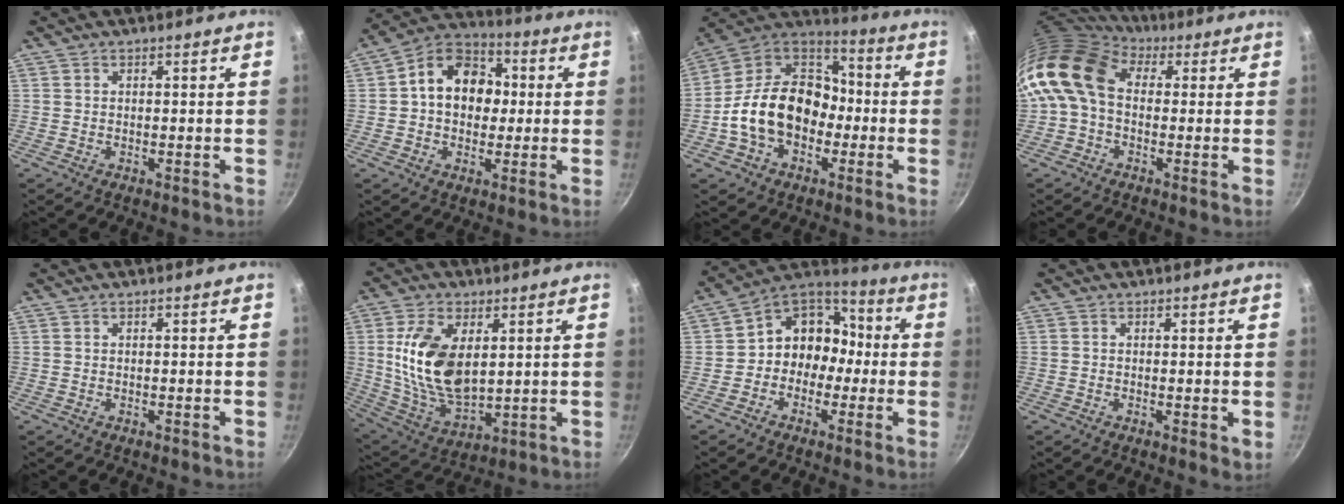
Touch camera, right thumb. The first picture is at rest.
{"total": 13.6, "force": [1.2, 10.5, 8.5], "torque": [-0.094, 0.025, -0.001]}
{"total": 20.1, "force": [-3.7, 15.0, 13.0], "torque": [-0.191, 0.061, -0.074]}
{"total": 12.0, "force": [1.6, 8.7, 8.0], "torque": [-0.137, 0.016, 0.006]}
{"total": 0.0}
{"total": 16.3, "force": [3.1, 9.3, 13.0], "torque": [-0.235, -0.022, 0.072]}
{"total": 11.4, "force": [-1.9, 9.8, 5.5], "torque": [-0.033, 0.055, -0.052]}
{"total": 1.2, "force": [0.2, 0.4, 1.1], "torque": [-0.017, -0.005, 0.001]}